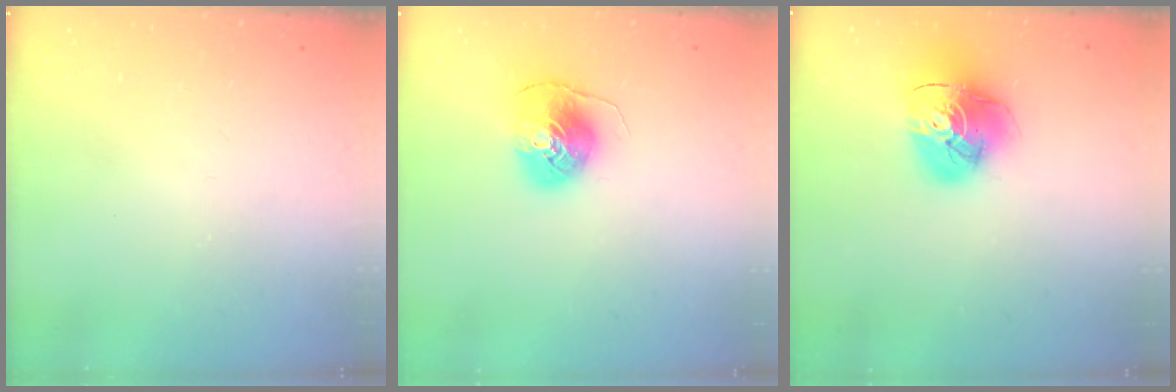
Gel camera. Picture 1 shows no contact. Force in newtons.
{"total": 8.1, "press": 8.1, "slide": 0.6}
{"total": 13.8, "press": 13.7, "slide": 1.4}